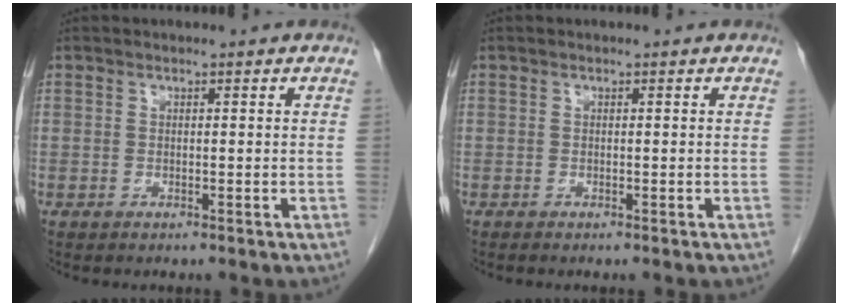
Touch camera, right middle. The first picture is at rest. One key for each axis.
{"total": 0.0}